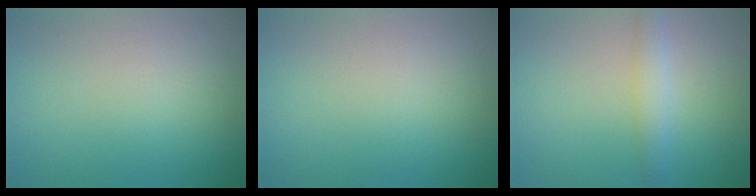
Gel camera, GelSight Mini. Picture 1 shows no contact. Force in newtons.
{"total": 0.0}
{"total": 2.0, "press": 2.0, "slide": 0.2}